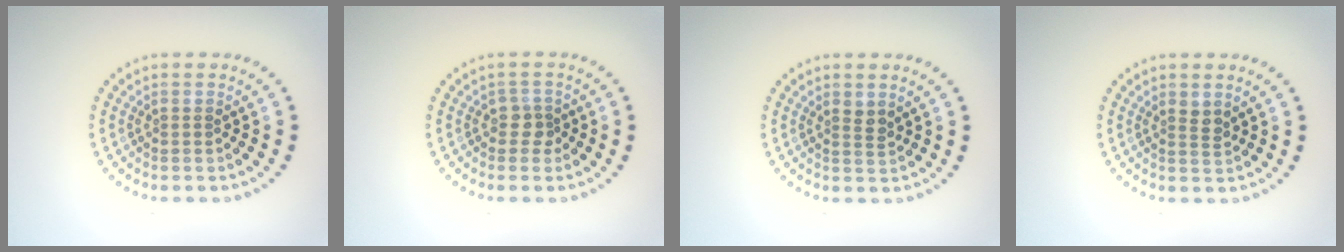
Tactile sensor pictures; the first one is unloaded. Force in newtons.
{"total": 1.4, "press": 1.2, "slide": 0.8}
{"total": 1.0, "press": 0.8, "slide": 0.7}
{"total": 1.0, "press": 0.8, "slide": 0.7}